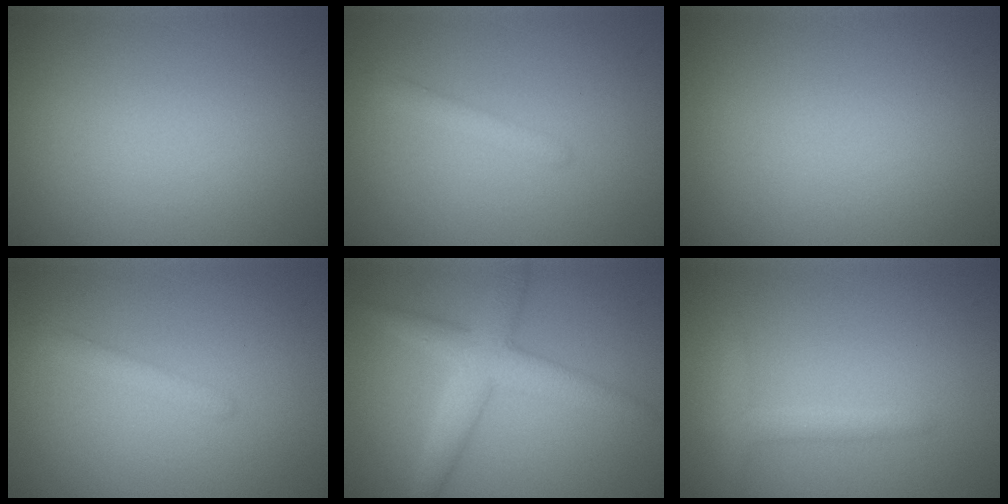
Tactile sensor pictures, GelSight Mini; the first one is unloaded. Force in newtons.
{"total": 1.4, "press": 1.4, "slide": 0.0}
{"total": 0.0}
{"total": 1.4, "press": 1.4, "slide": 0.0}
{"total": 4.6, "press": 4.6, "slide": 0.1}
{"total": 1.9, "press": 1.9, "slide": 0.2}